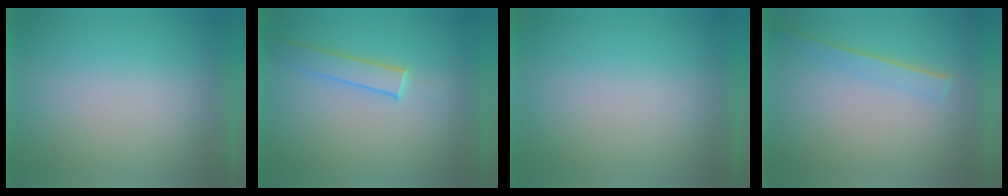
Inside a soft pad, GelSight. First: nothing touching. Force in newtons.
{"total": 1.9}
{"total": 0.0}
{"total": 1.4}